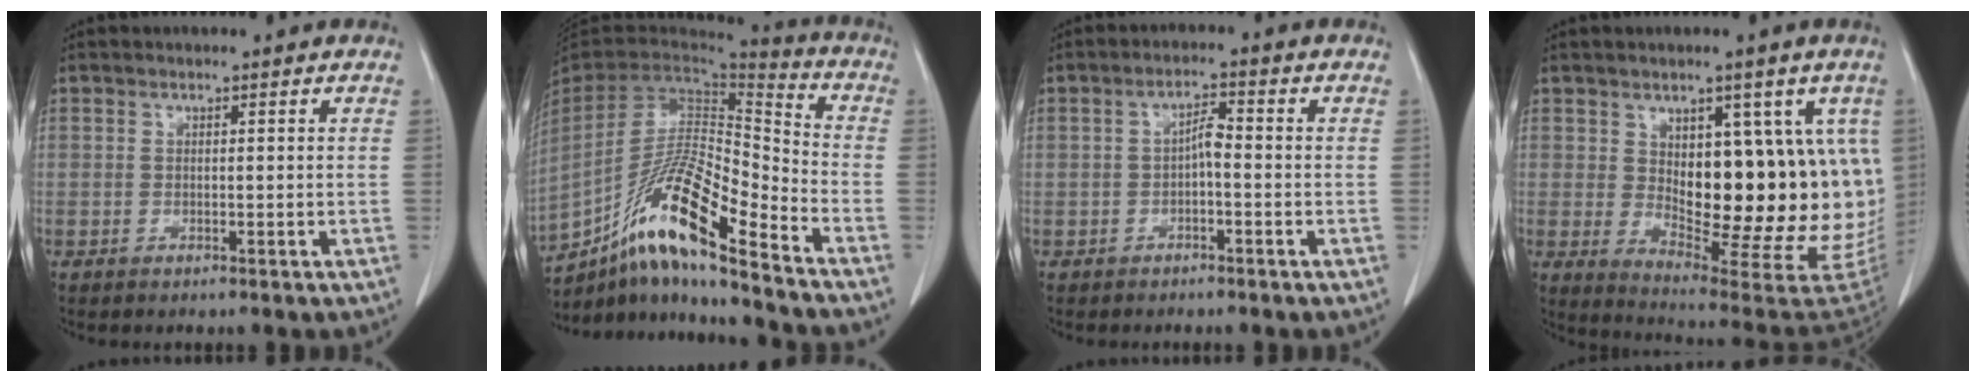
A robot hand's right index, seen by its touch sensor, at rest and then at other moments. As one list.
[{"total": 18.1, "force": [-12.5, 1.4, 13.1], "torque": [-0.258, -0.007, -0.230]}, {"total": 2.7, "force": [-0.5, 0.8, 2.5], "torque": [-0.041, 0.010, -0.008]}, {"total": 19.1, "force": [2.8, 7.9, 17.2], "torque": [-0.191, -0.003, 0.059]}]